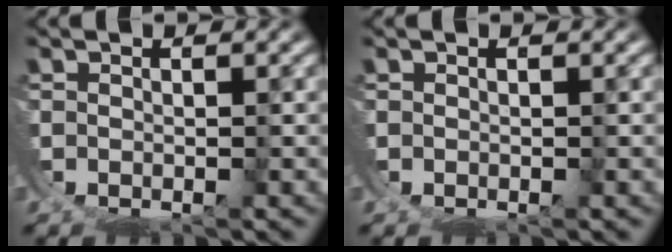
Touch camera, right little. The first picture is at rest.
{"total": 0.0}